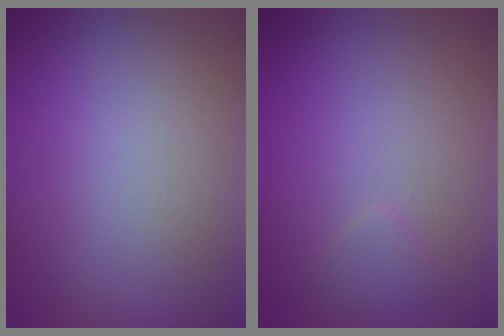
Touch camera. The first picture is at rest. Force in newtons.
{"total": 0.9, "press": 0.9, "slide": 0.0}